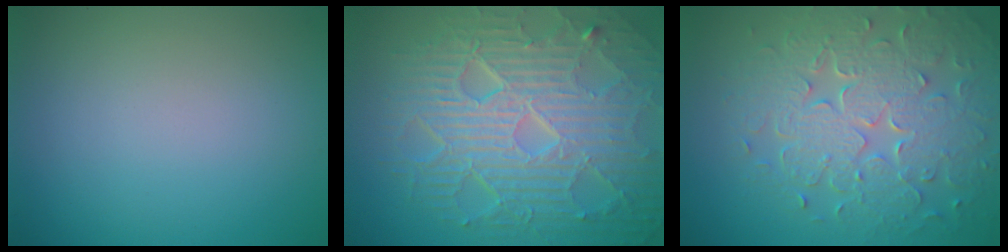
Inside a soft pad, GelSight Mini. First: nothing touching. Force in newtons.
{"total": 10.9, "press": 6.8, "slide": 8.5}
{"total": 8.0, "press": 5.8, "slide": 5.5}